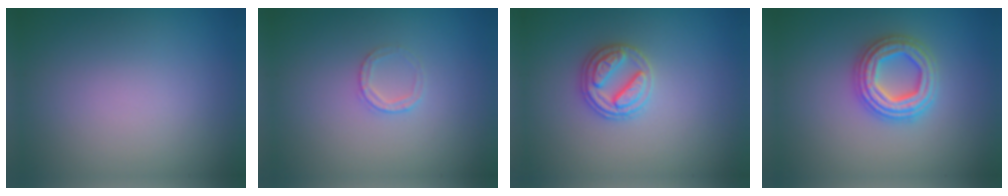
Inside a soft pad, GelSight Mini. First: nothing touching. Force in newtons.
{"total": 1.4, "press": 1.3, "slide": 0.2}
{"total": 2.8, "press": 2.8, "slide": 0.2}
{"total": 4.7, "press": 4.6, "slide": 0.7}